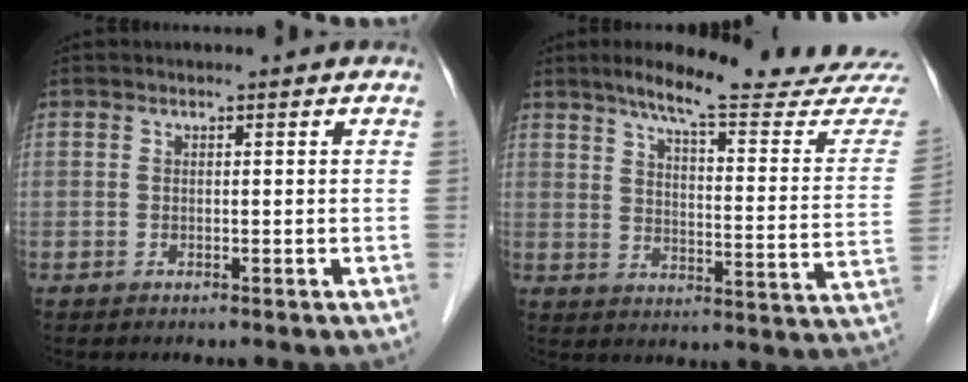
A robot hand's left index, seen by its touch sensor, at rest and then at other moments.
{"total": 21.7, "force": [19.3, 0.3, 9.8], "torque": [-0.132, -0.078, 0.240]}